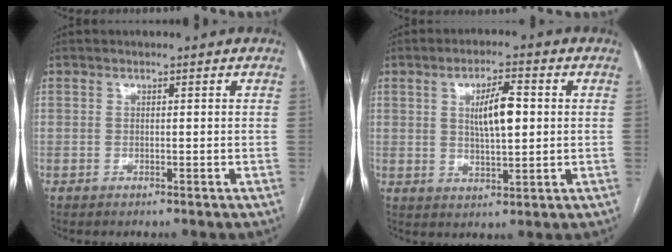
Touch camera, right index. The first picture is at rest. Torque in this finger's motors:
{"motor_torque": [0.18, 0.02, 0.26, 0.09]}